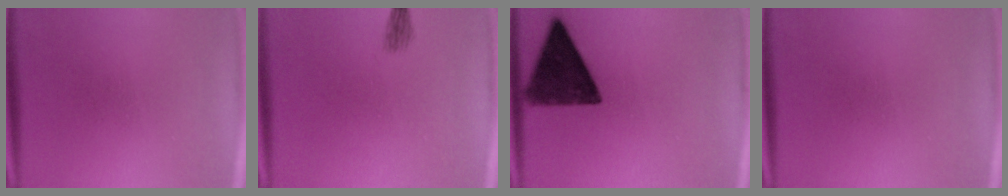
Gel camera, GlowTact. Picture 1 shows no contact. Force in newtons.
{"total": 1.4}
{"total": 13.2}
{"total": 0.0}